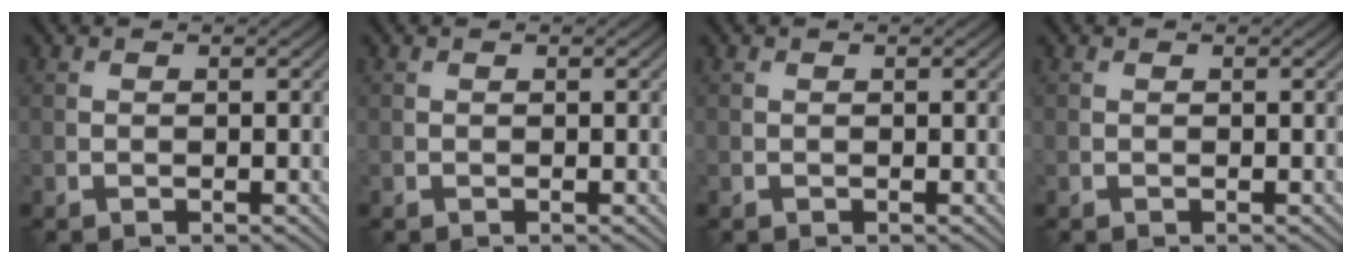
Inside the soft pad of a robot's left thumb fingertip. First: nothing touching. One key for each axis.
{"total": 0.0}
{"total": 0.0}
{"total": 0.0}